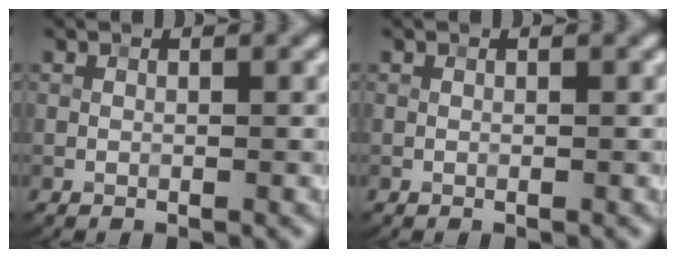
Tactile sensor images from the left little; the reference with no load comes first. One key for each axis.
{"total": 0.0}